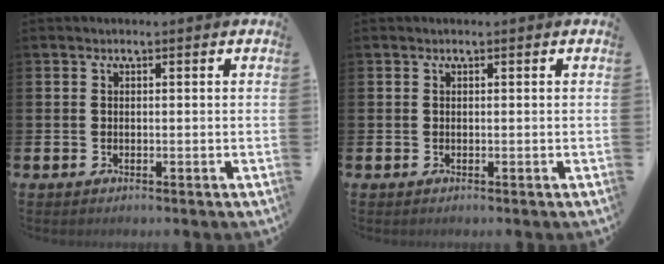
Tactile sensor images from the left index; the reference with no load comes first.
{"total": 0.0}